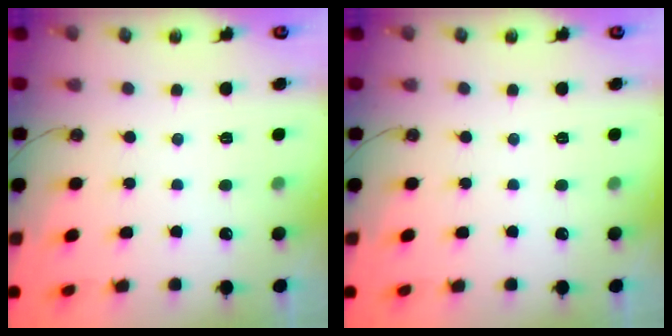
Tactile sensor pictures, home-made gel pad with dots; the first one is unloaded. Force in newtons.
{"total": 0.0}